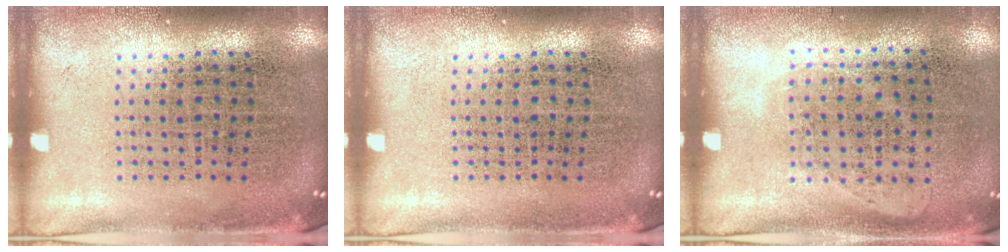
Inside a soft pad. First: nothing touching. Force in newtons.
{"total": 0.0}
{"total": 1.1, "press": 0.9, "slide": 0.6}